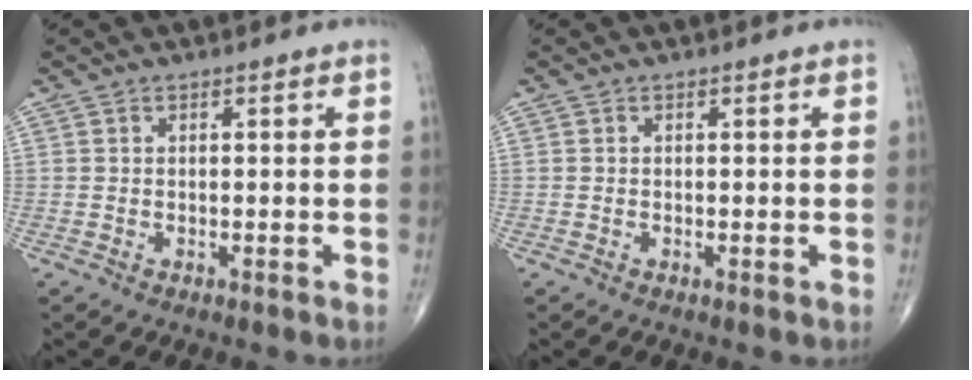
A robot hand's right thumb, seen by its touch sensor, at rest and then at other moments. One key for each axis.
{"total": 0.0}